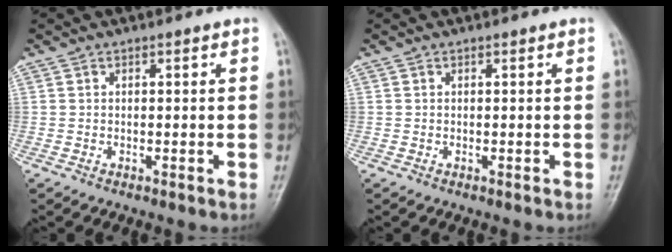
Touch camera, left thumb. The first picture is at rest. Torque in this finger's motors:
{"motor_torque": [-0.05, 0.06, 0.00, 0.00, 0.00]}